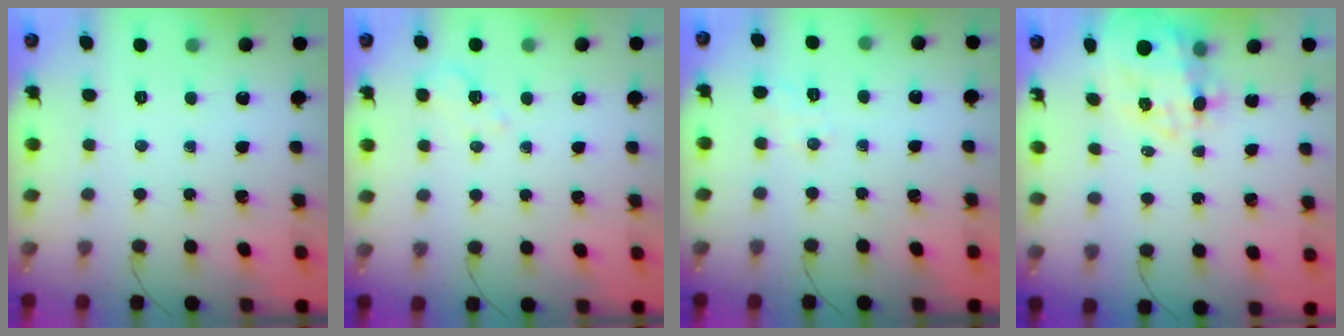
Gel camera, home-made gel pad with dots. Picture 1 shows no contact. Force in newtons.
{"total": 3.2, "press": 2.8, "slide": 1.6}
{"total": 1.4, "press": 0.7, "slide": 1.2}
{"total": 9.2, "press": 8.7, "slide": 3.0}